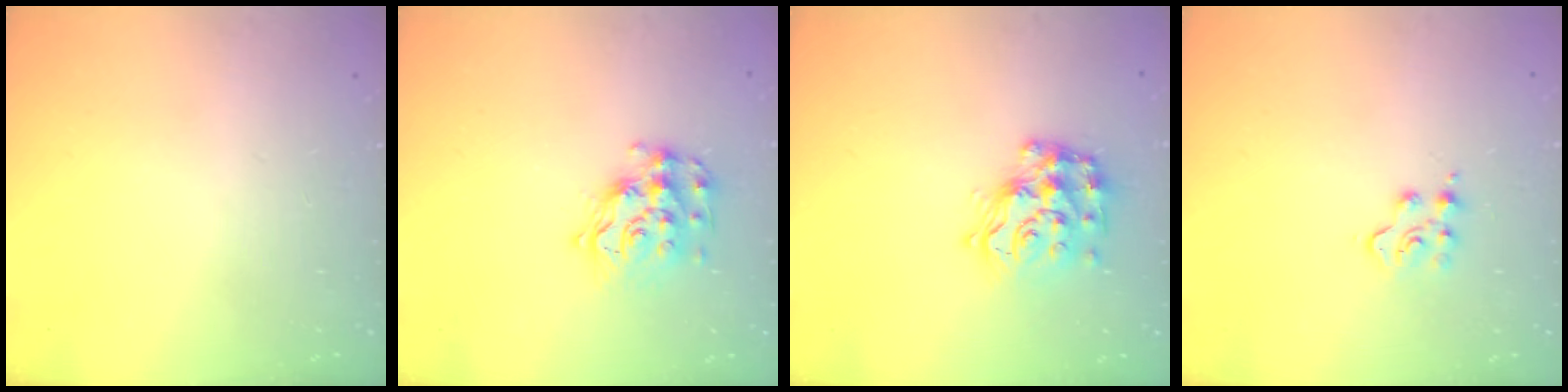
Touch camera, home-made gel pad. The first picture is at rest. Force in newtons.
{"total": 13.7, "press": 13.7, "slide": 0.9}
{"total": 15.4, "press": 15.3, "slide": 1.0}
{"total": 5.0, "press": 5.0, "slide": 0.5}